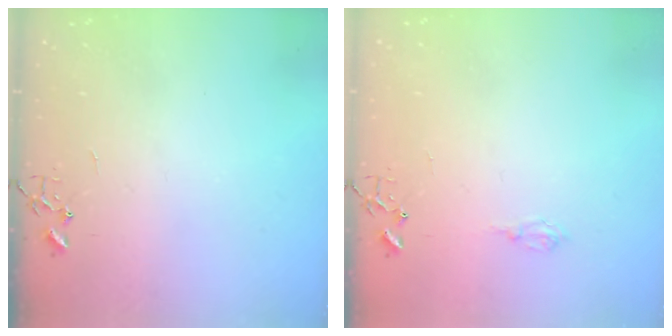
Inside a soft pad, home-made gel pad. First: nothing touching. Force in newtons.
{"total": 5.6, "press": 5.6, "slide": 0.7}